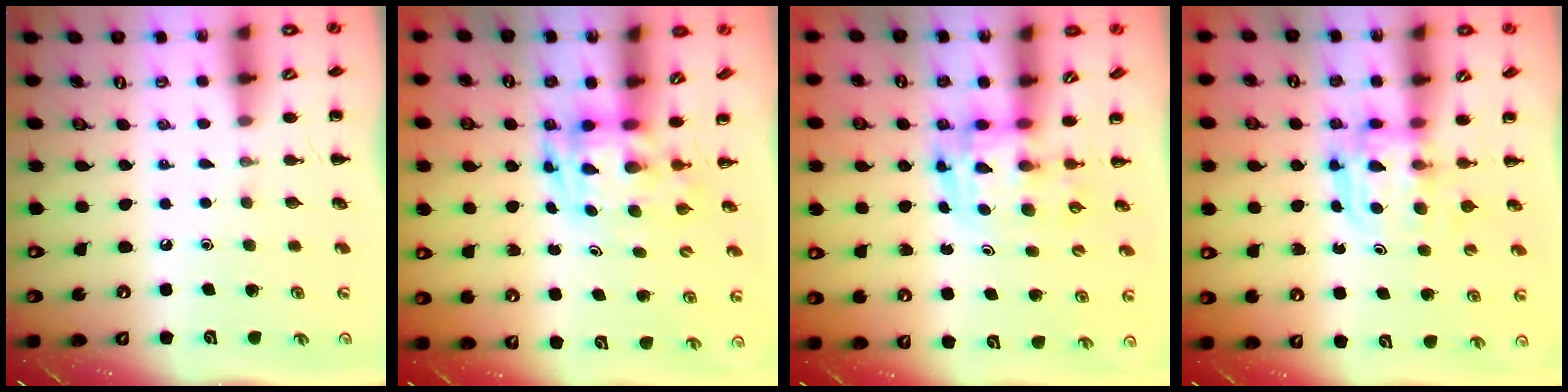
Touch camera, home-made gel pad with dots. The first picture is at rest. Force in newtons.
{"total": 3.6, "press": 3.6, "slide": 0.7}
{"total": 3.5, "press": 3.5, "slide": 0.6}
{"total": 3.6, "press": 3.6, "slide": 0.3}